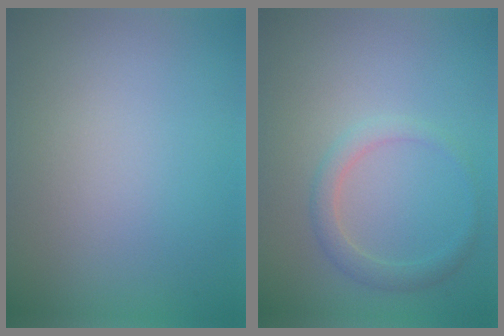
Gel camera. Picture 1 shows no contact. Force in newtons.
{"total": 1.9, "press": 1.9, "slide": 0.1}